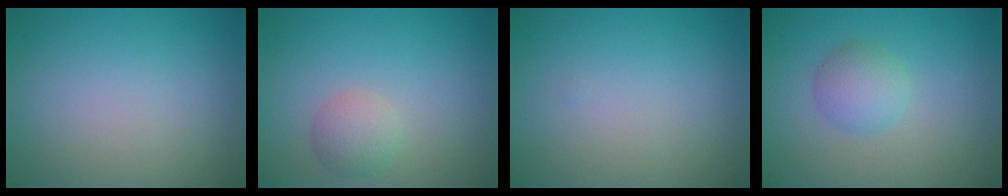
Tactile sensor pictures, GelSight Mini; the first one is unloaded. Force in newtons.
{"total": 2.2, "press": 2.2, "slide": 0.1}
{"total": 0.0}
{"total": 2.6, "press": 2.6, "slide": 0.1}